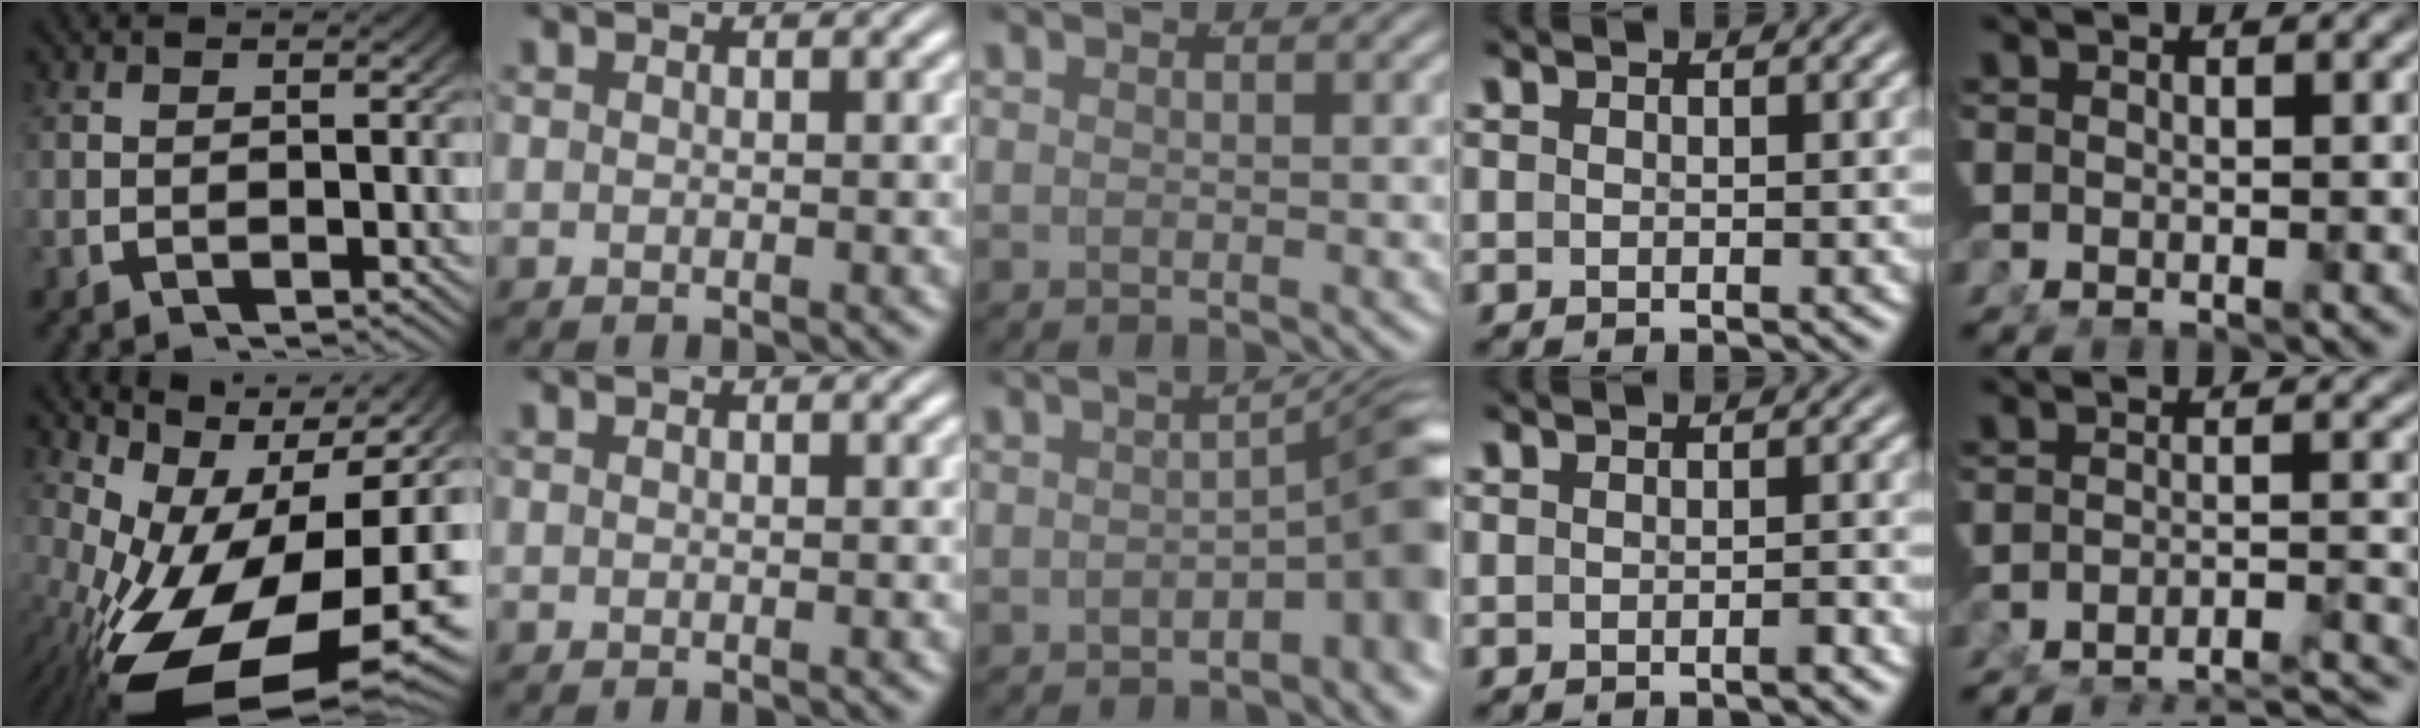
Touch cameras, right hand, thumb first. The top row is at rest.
{"thumb": {"total": 19.2, "force": [-1.4, 11.1, 15.6], "torque": [-0.279, -0.072, 0.019]}, "middle": {"total": 6.6, "force": [-1.9, 2.1, 5.9], "torque": [-0.057, -0.001, -0.026]}, "ring": {"total": 0.7, "force": [-0.6, -0.1, 0.3], "torque": [-0.004, 0.004, -0.012]}, "little": {"total": 10.5, "force": [-10.0, 2.3, 2.3], "torque": [-0.008, -0.019, -0.152]}}